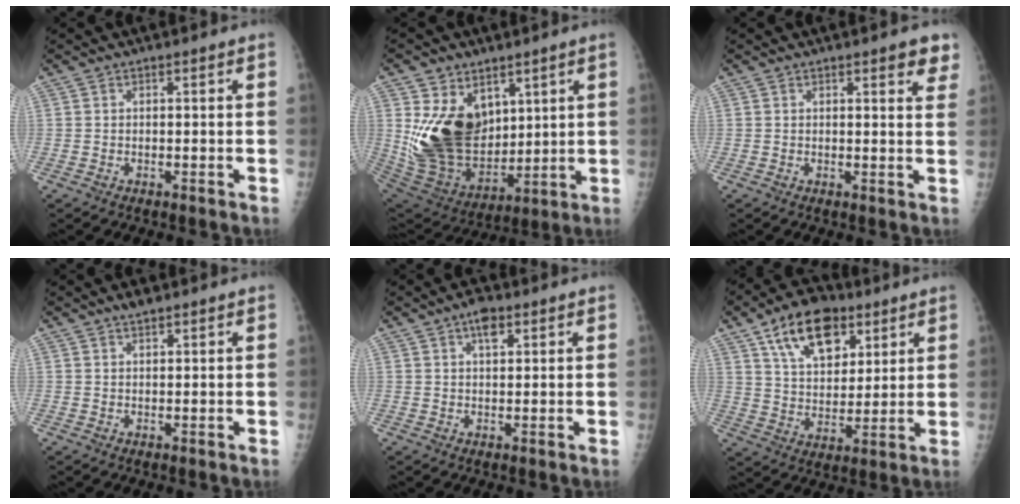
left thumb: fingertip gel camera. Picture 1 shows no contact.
{"total": 17.8, "force": [5.4, 12.6, 11.4], "torque": [-0.169, -0.043, 0.131]}
{"total": 4.0, "force": [2.6, 1.3, 2.8], "torque": [-0.015, -0.011, 0.026]}
{"total": 1.9, "force": [1.4, 0.7, 1.1], "torque": [-0.014, -0.005, 0.022]}
{"total": 3.7, "force": [1.9, 1.8, 2.6], "torque": [-0.032, -0.003, 0.027]}
{"total": 15.5, "force": [8.2, 8.9, 9.7], "torque": [-0.123, -0.029, 0.142]}